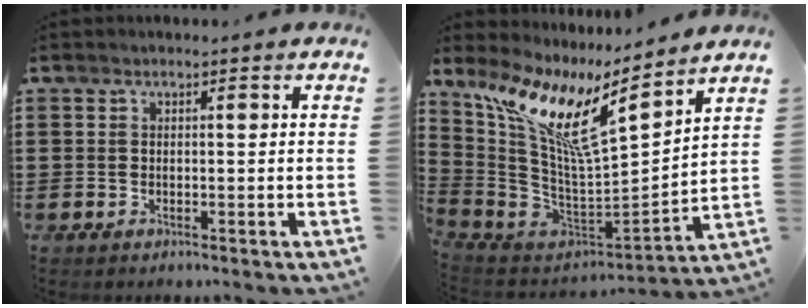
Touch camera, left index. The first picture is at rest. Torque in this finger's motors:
{"motor_torque": [1.25, 0.25, 0.99, 0.20]}